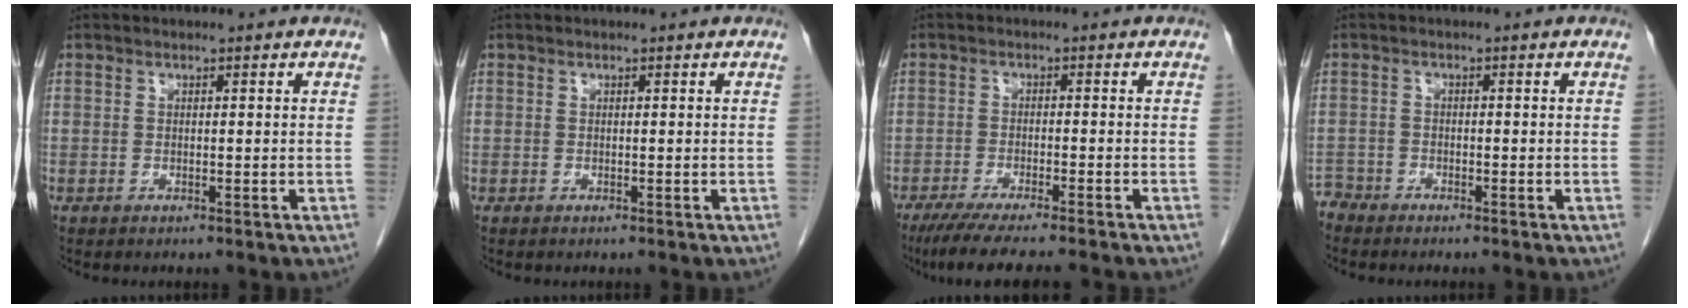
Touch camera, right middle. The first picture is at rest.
{"total": 0.0}
{"total": 10.8, "force": [-9.1, 0.2, 5.8], "torque": [-0.075, -0.025, -0.139]}
{"total": 2.4, "force": [-2.3, 0.6, -0.4], "torque": [0.008, -0.005, -0.047]}